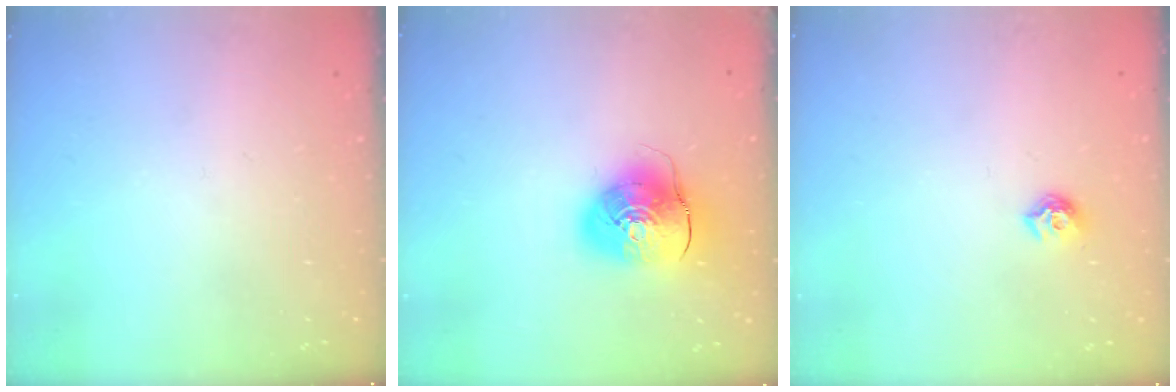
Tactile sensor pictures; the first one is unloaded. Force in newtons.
{"total": 11.8, "press": 11.7, "slide": 1.9}
{"total": 6.9, "press": 6.8, "slide": 0.7}